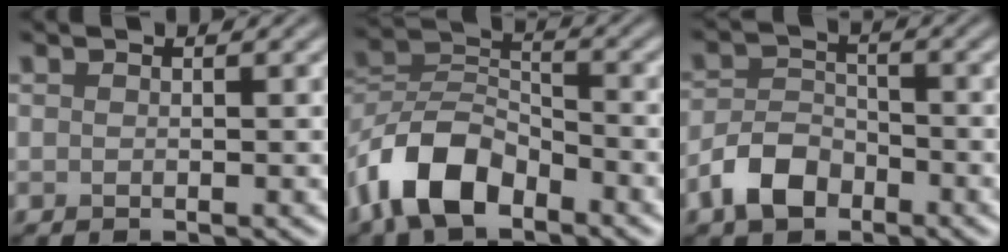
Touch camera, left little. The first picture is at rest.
{"total": 7.8, "force": [-4.9, 4.1, 4.6], "torque": [-0.087, 0.007, -0.105]}
{"total": 4.1, "force": [-2.5, 2.5, 2.1], "torque": [-0.038, 0.004, -0.057]}